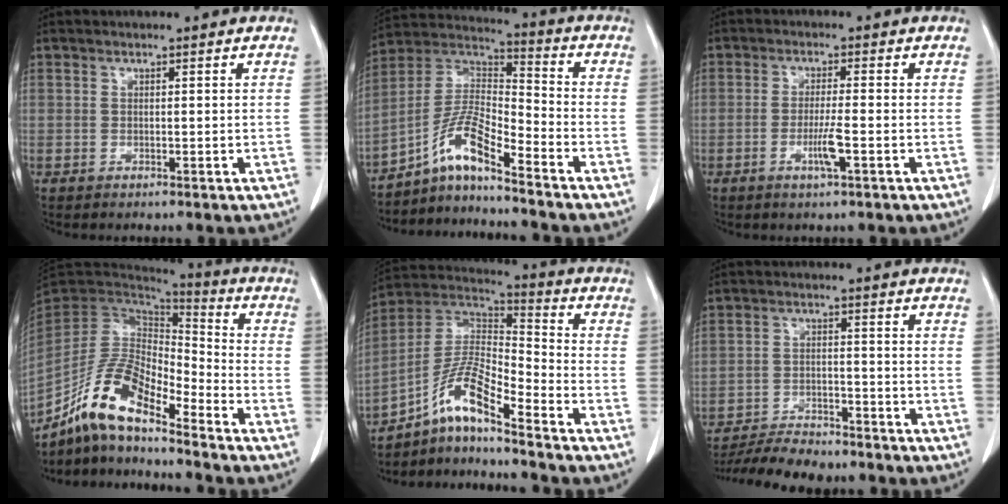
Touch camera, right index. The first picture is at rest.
{"total": 9.2, "force": [-6.8, 0.5, 6.3], "torque": [-0.136, 0.017, -0.127]}
{"total": 4.0, "force": [-1.5, -0.2, 3.7], "torque": [-0.071, -0.007, -0.029]}
{"total": 12.3, "force": [-9.3, 3.2, 7.5], "torque": [-0.153, 0.018, -0.172]}
{"total": 11.2, "force": [-7.7, 0.9, 8.1], "torque": [-0.167, 0.020, -0.142]}
{"total": 10.2, "force": [-9.4, 1.8, 3.5], "torque": [-0.052, -0.013, -0.150]}